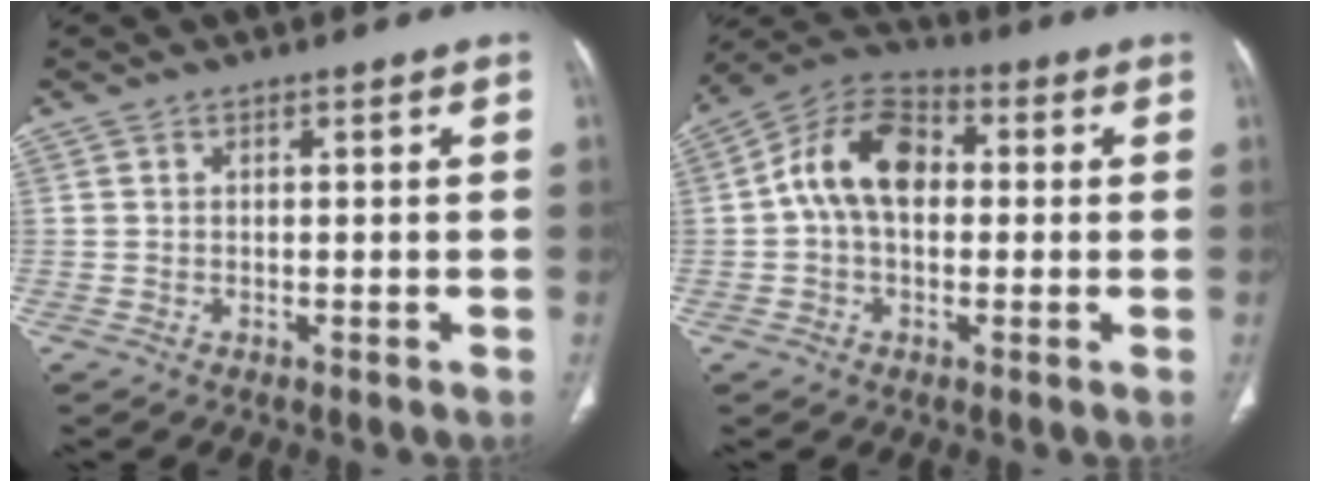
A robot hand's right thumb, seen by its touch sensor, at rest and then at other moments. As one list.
[{"total": 12.1, "force": [0.8, 8.2, 8.9], "torque": [-0.148, 0.031, 0.001]}]